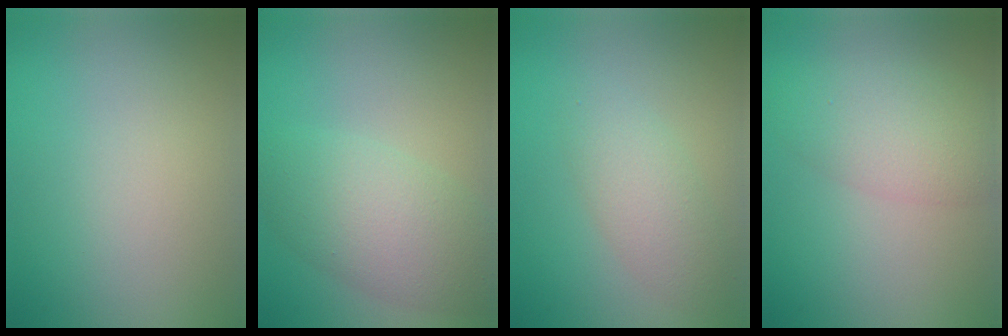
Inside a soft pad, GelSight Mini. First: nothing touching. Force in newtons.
{"total": 5.6, "press": 5.6, "slide": 0.1}
{"total": 2.9, "press": 2.9, "slide": 0.1}
{"total": 4.5, "press": 4.5, "slide": 0.1}